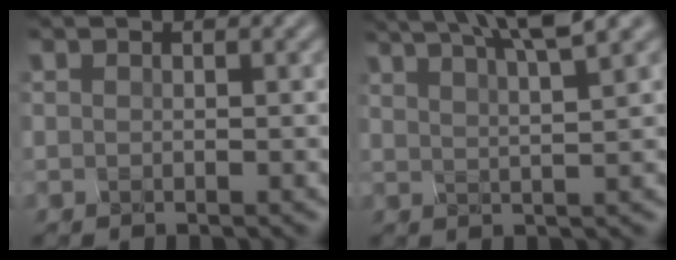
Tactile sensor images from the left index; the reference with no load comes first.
{"total": 6.7, "force": [4.8, 0.7, 4.6], "torque": [-0.058, 0.024, 0.065]}